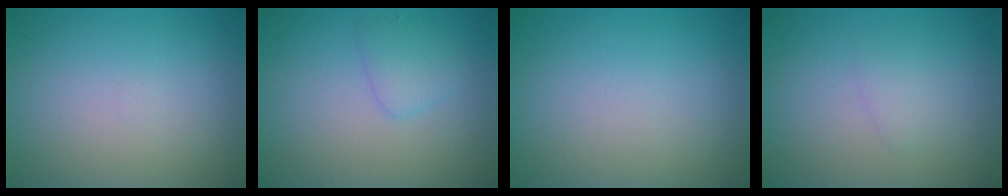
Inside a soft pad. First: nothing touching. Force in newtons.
{"total": 1.7, "press": 1.7, "slide": 0.2}
{"total": 0.0}
{"total": 0.9, "press": 0.9, "slide": 0.0}